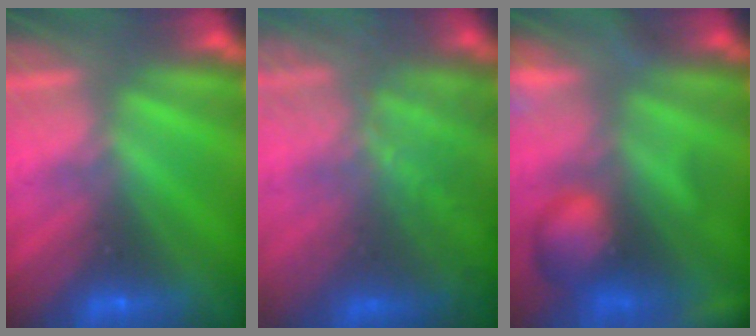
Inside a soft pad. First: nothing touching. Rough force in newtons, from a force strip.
{"total": 7.1}
{"total": 7.2}